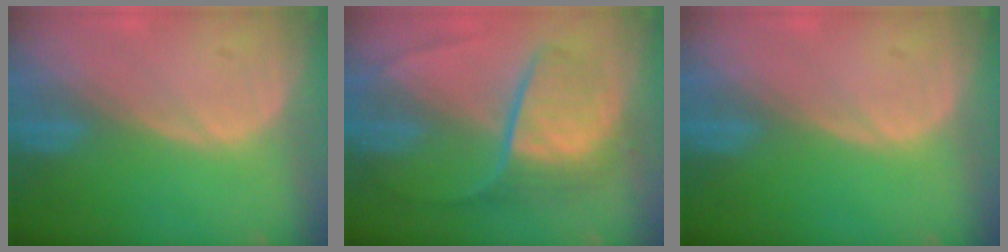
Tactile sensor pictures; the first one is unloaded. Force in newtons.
{"total": 8.9, "press": 7.6, "slide": 4.5}
{"total": 0.0}